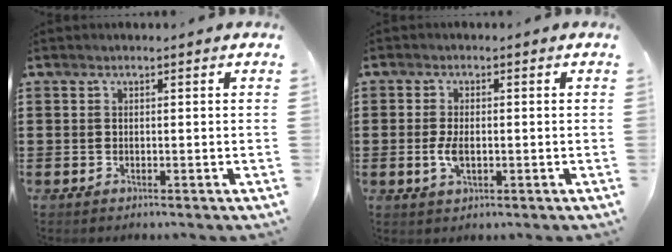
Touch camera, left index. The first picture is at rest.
{"total": 3.6, "force": [-0.6, 1.7, 3.1], "torque": [-0.070, -0.002, -0.013]}